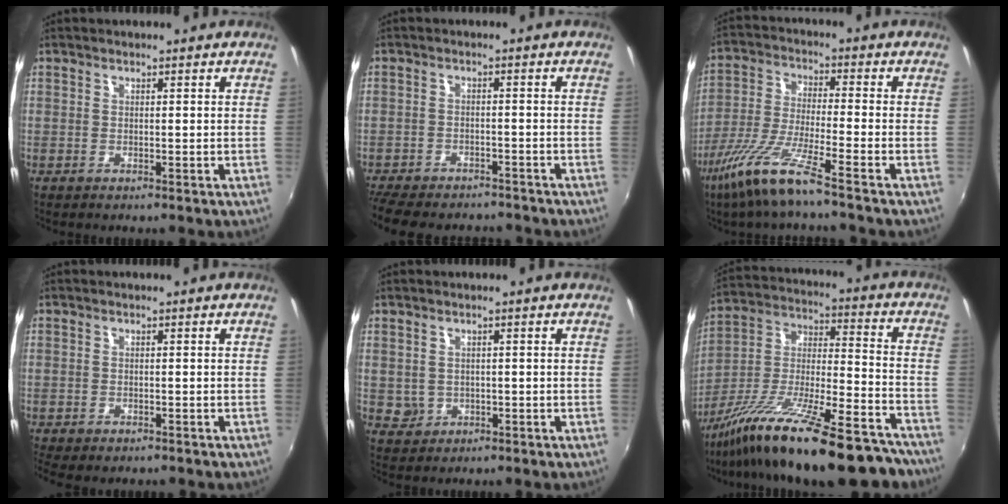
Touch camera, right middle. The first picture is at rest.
{"total": 11.9, "force": [-10.3, 3.9, 4.5], "torque": [-0.117, -0.018, -0.158]}
{"total": 9.5, "force": [-6.1, -0.4, 7.3], "torque": [-0.154, -0.014, -0.121]}
{"total": 3.0, "force": [-2.1, 1.2, 1.8], "torque": [-0.039, -0.022, -0.032]}
{"total": 2.6, "force": [0.0, 2.5, 0.6], "torque": [-0.010, 0.001, 0.006]}
{"total": 26.8, "force": [-20.4, 6.3, 16.2], "torque": [-0.262, -0.026, -0.312]}